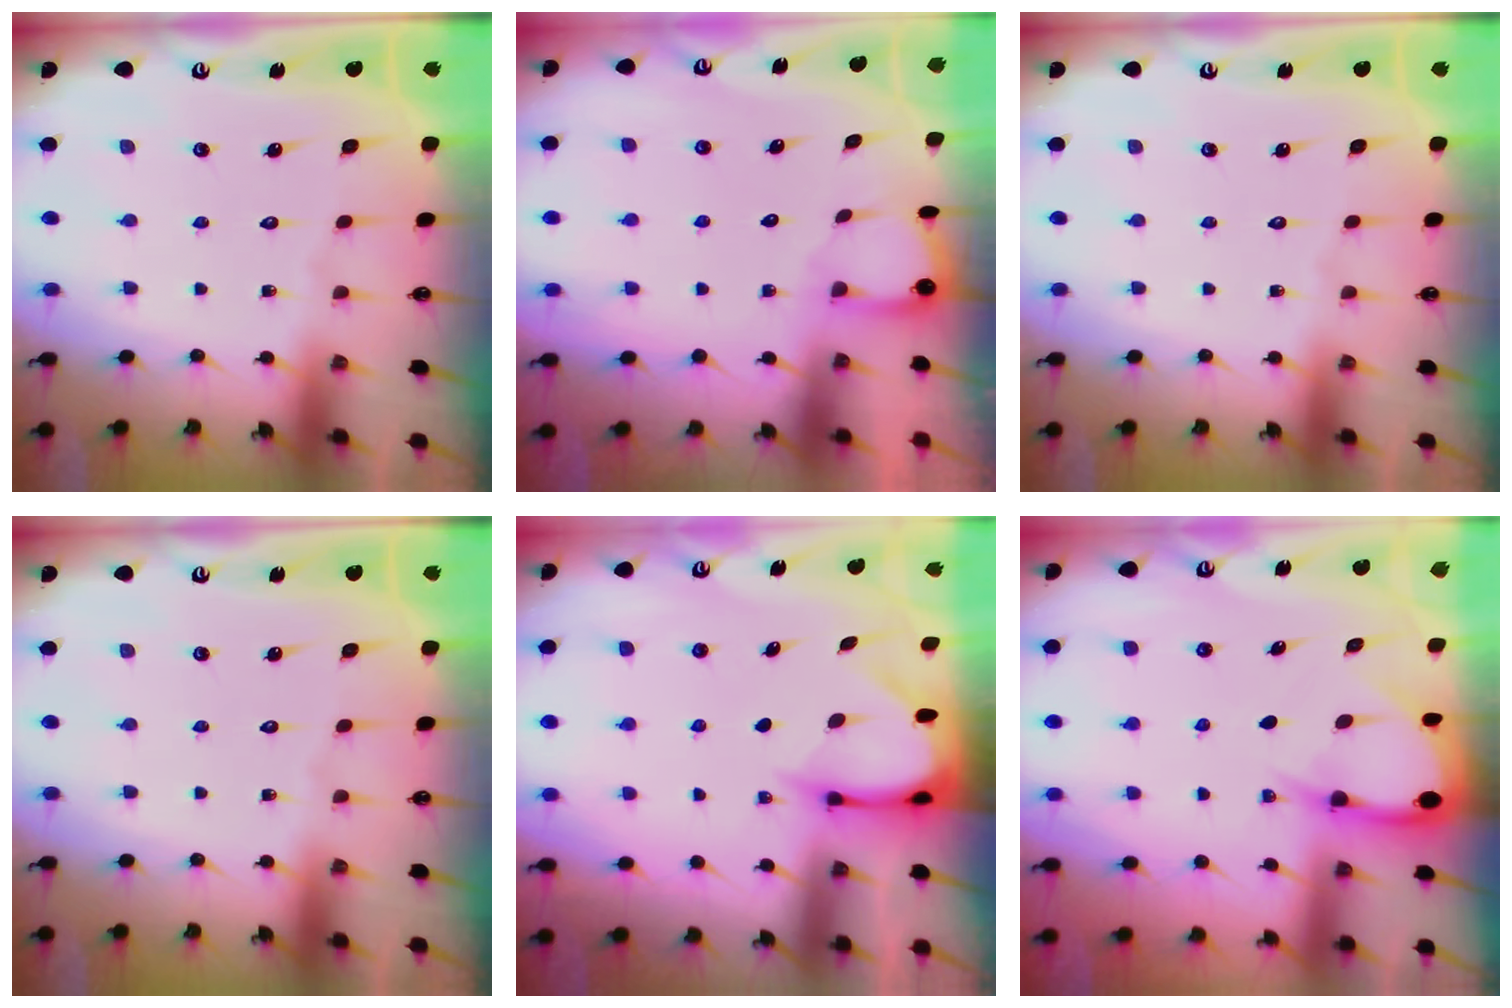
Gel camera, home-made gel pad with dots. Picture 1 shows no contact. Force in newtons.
{"total": 1.8, "press": 1.8, "slide": 0.1}
{"total": 0.0}
{"total": 0.0}
{"total": 3.5, "press": 3.5, "slide": 0.3}
{"total": 4.9, "press": 4.9, "slide": 0.6}